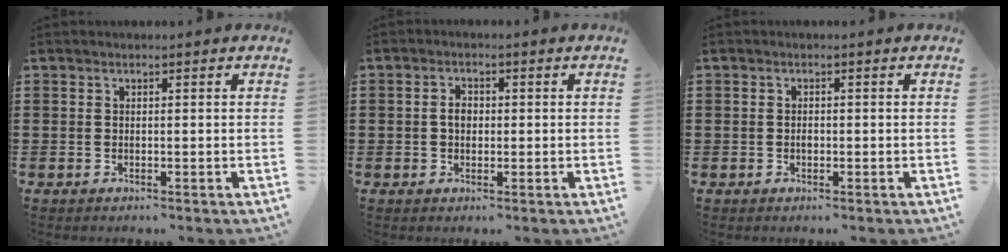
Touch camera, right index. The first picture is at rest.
{"total": 2.3, "force": [0.0, 1.5, 1.7], "torque": [-0.034, 0.006, -0.002]}
{"total": 0.9, "force": [-0.2, 0.7, 0.5], "torque": [-0.012, 0.002, -0.005]}